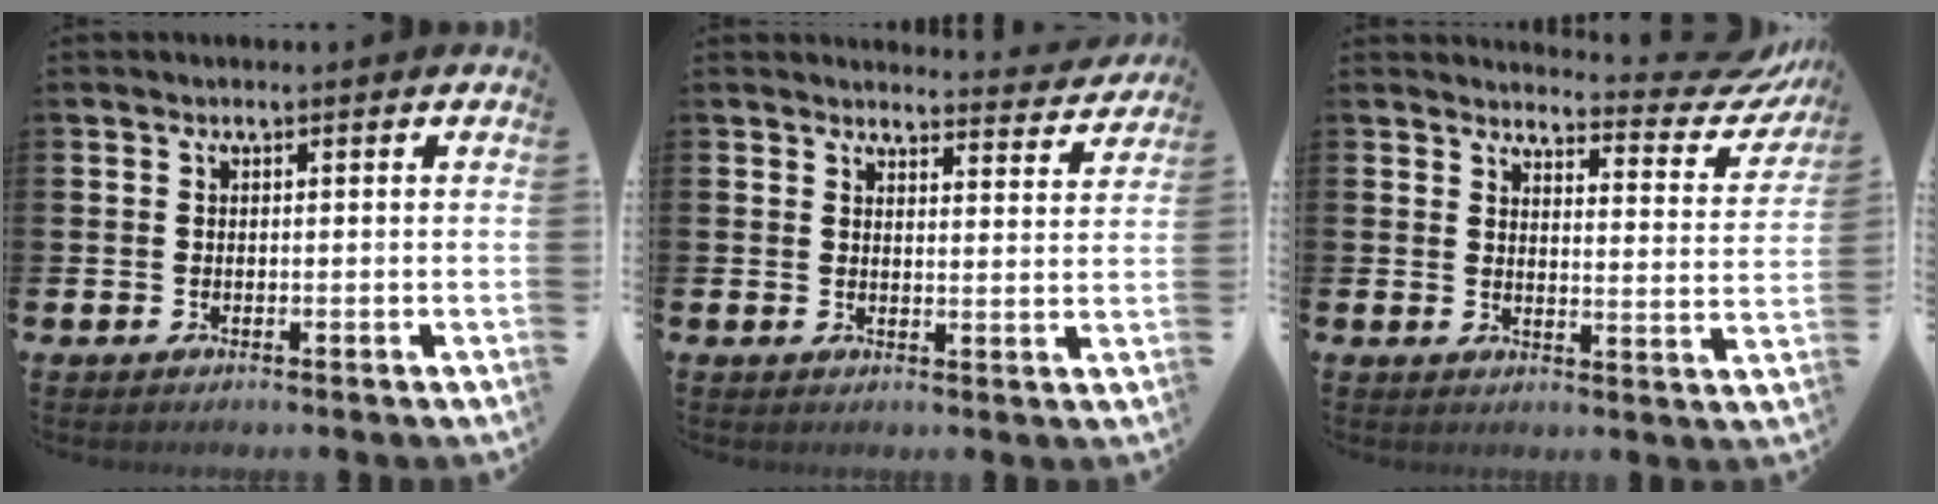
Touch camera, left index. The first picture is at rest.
{"total": 3.7, "force": [3.7, 0.1, 0.2], "torque": [0.010, -0.034, 0.060]}
{"total": 4.4, "force": [4.2, 0.9, 1.2], "torque": [-0.011, -0.043, 0.060]}